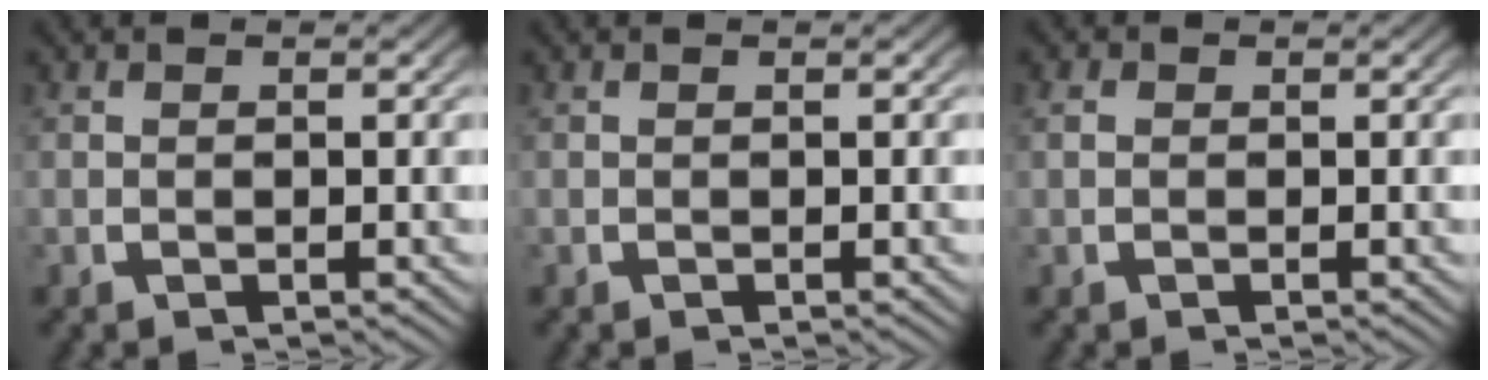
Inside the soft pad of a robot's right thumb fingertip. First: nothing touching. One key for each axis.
{"total": 0.0}
{"total": 0.9, "fx": 0.1, "fy": 0.8, "fz": 0.4, "tx": -0.003, "ty": -0.005, "tz": 0.002}